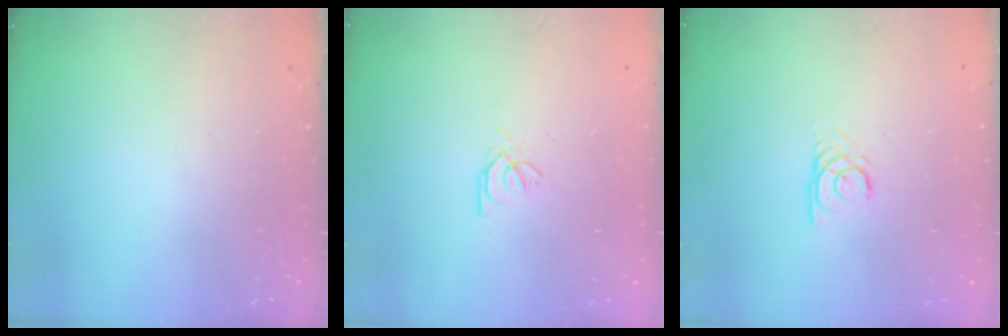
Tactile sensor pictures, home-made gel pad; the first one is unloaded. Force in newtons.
{"total": 0.7, "press": 0.6, "slide": 0.4}
{"total": 2.2, "press": 2.2, "slide": 0.3}